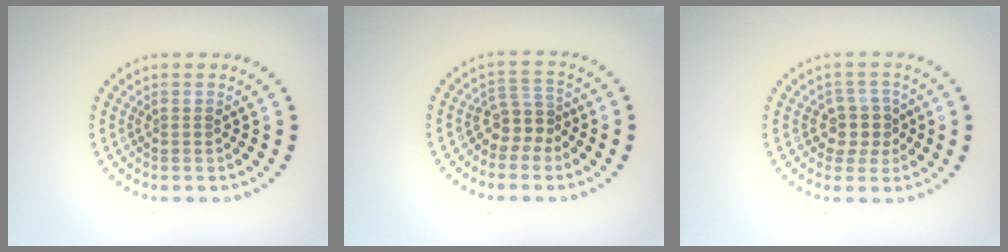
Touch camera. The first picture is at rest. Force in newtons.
{"total": 2.7, "press": 2.0, "slide": 1.8}
{"total": 2.4, "press": 2.0, "slide": 1.4}